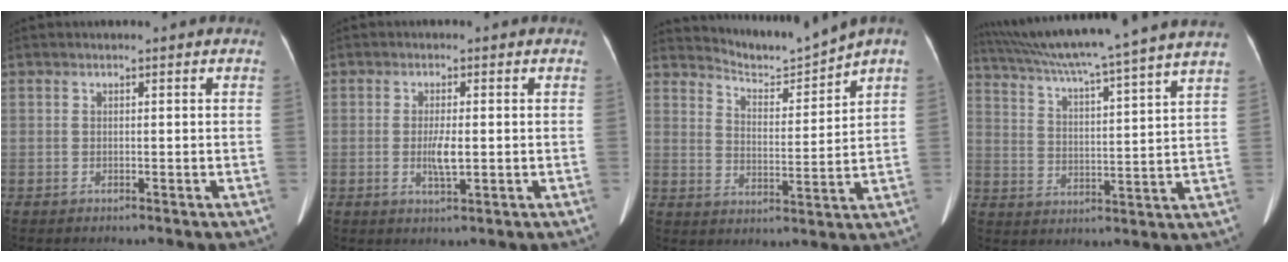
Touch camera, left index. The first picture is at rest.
{"total": 3.4, "force": [-0.4, 0.6, 3.3], "torque": [-0.065, -0.005, -0.004]}
{"total": 6.4, "force": [6.2, -1.6, -0.4], "torque": [-0.003, -0.023, 0.119]}
{"total": 22.4, "force": [19.4, -2.1, 11.1], "torque": [-0.192, -0.014, 0.274]}